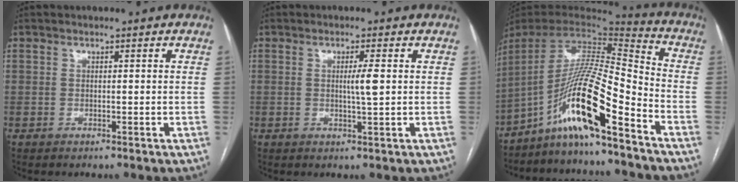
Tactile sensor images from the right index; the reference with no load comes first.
{"total": 2.8, "force": [0.3, -0.2, 2.7], "torque": [-0.048, -0.003, 0.004]}
{"total": 16.4, "force": [-10.2, 0.1, 12.9], "torque": [-0.244, 0.007, -0.186]}